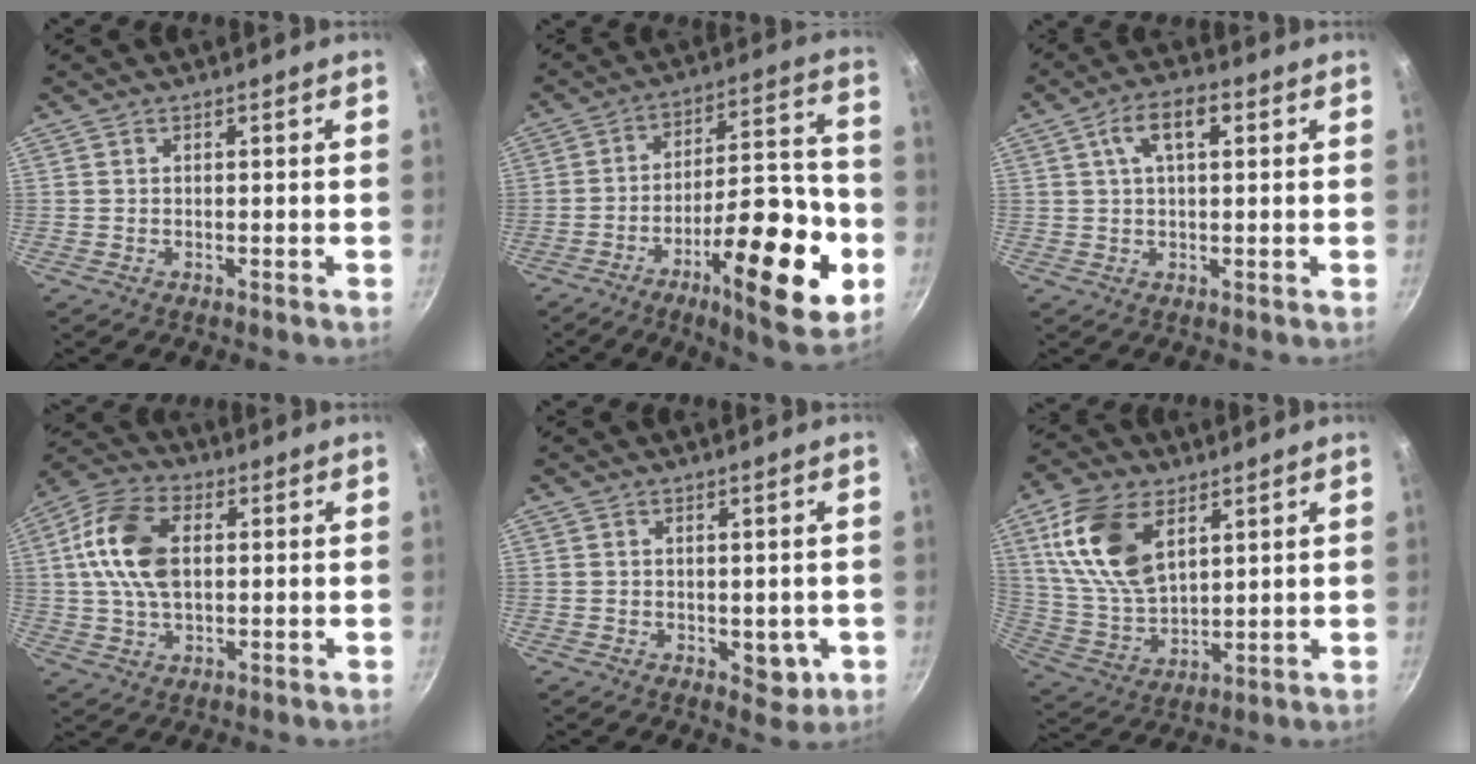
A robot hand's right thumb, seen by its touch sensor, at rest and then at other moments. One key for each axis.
{"total": 22.8, "fx": -8.7, "fy": 7.3, "fz": 19.8, "tx": -0.253, "ty": 0.046, "tz": -0.129}
{"total": 7.1, "fx": 2.3, "fy": 3.3, "fz": 5.9, "tx": -0.097, "ty": 0.014, "tz": 0.036}
{"total": 13.5, "fx": 2.0, "fy": 8.3, "fz": 10.4, "tx": -0.183, "ty": 0.017, "tz": 0.024}
{"total": 4.3, "fx": -0.5, "fy": 3.0, "fz": 3.1, "tx": -0.024, "ty": -0.005, "tz": -0.002}
{"total": 16.4, "fx": 6.8, "fy": 9.2, "fz": 11.7, "tx": -0.211, "ty": -0.020, "tz": 0.144}